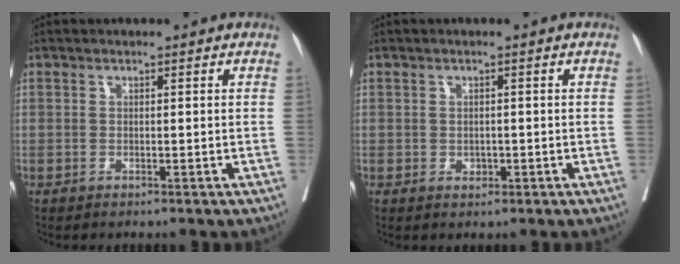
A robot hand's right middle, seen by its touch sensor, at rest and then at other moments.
{"total": 1.2, "force": [-0.4, 0.9, 0.7], "torque": [-0.008, 0.001, -0.003]}